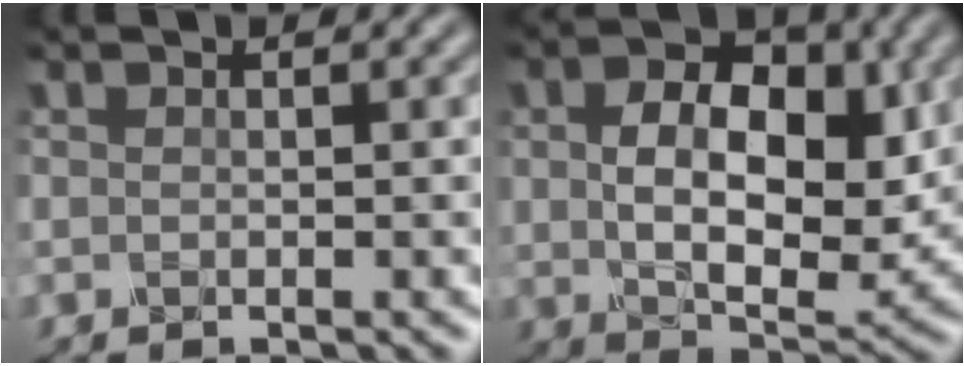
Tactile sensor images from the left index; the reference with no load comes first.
{"total": 9.1, "force": [1.0, 5.8, 7.0], "torque": [-0.133, -0.009, 0.024]}